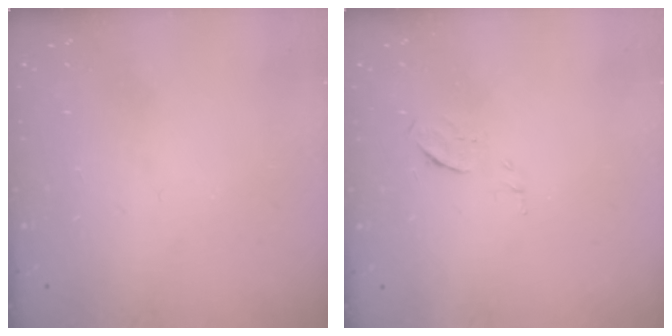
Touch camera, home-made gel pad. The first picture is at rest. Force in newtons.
{"total": 5.0, "press": 4.9, "slide": 1.2}